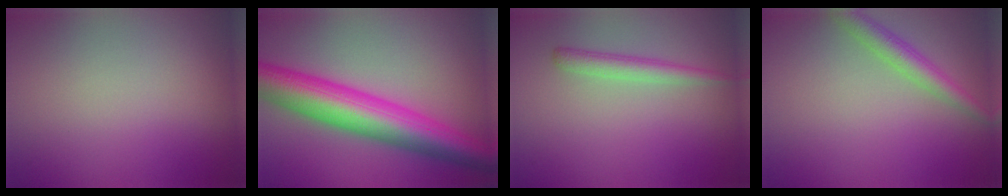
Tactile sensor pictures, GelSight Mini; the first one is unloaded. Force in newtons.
{"total": 9.2, "press": 9.2, "slide": 0.2}
{"total": 1.9, "press": 1.9, "slide": 0.0}
{"total": 2.8, "press": 2.8, "slide": 0.2}